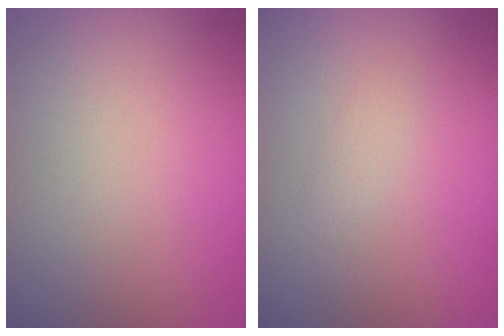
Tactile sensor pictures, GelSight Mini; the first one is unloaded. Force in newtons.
{"total": 0.7, "press": 0.7, "slide": 0.0}